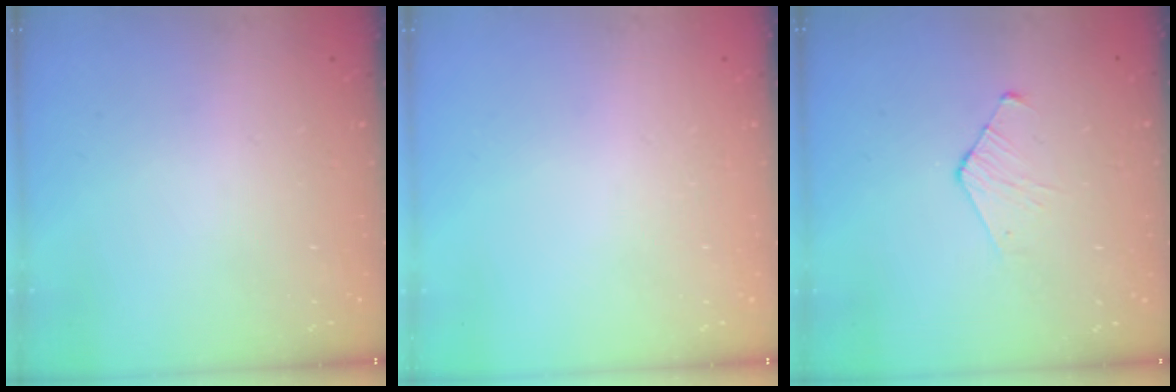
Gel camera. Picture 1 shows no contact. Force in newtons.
{"total": 0.0}
{"total": 4.3, "press": 4.3, "slide": 0.4}